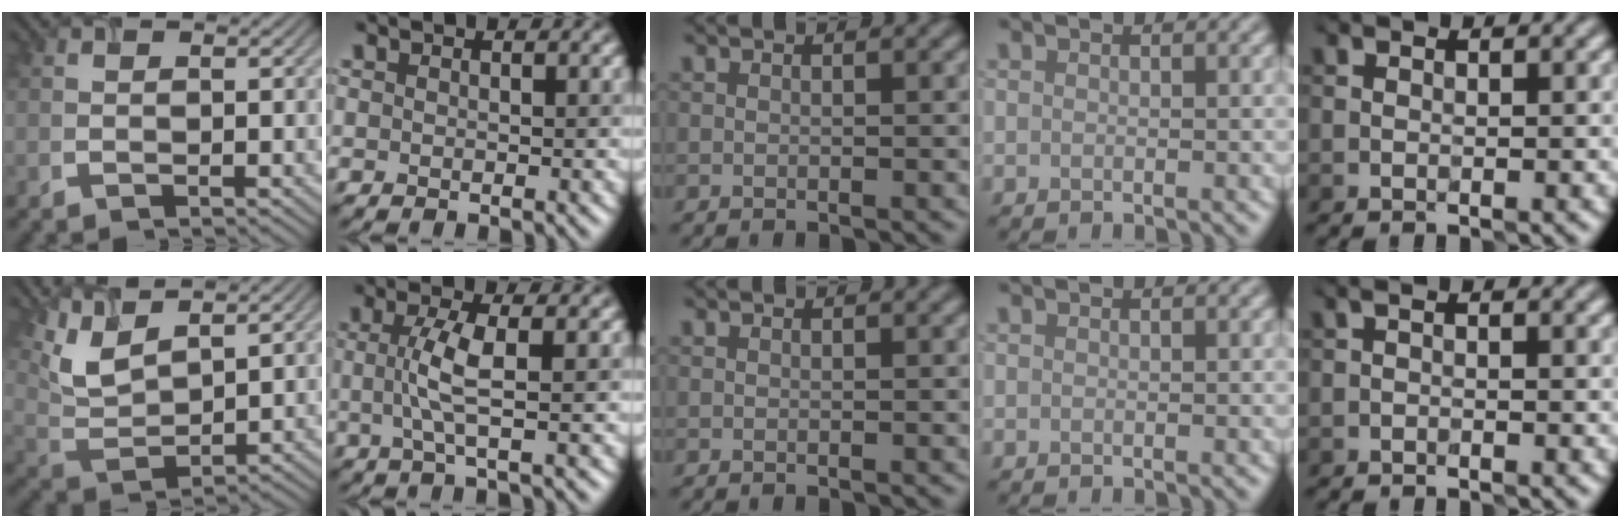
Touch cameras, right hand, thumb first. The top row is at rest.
{"thumb": {"total": 7.3, "force": [4.6, 2.8, 5.0], "torque": [-0.120, -0.003, 0.100]}, "index": {"total": 3.4, "force": [0.2, 0.6, 3.3], "torque": [-0.065, 0.010, 0.004]}}